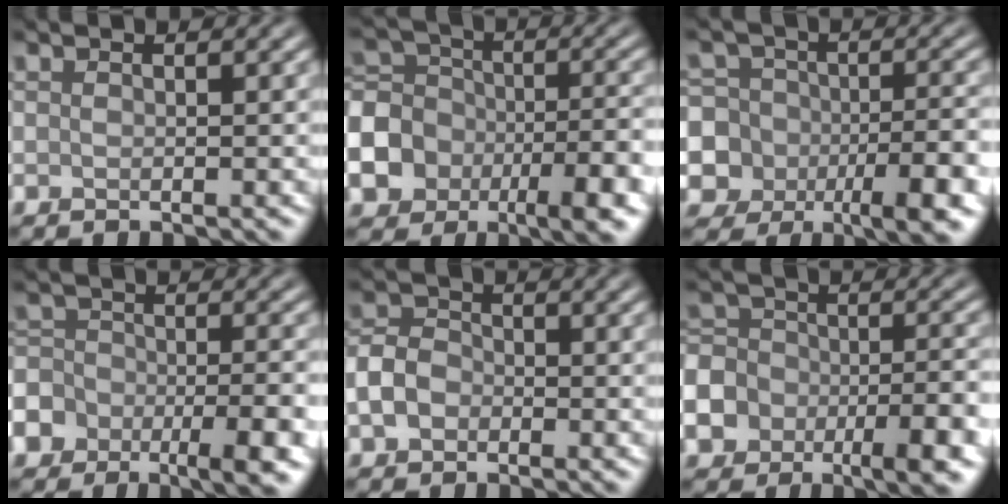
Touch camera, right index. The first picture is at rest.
{"total": 13.9, "force": [-6.7, 10.4, 6.3], "torque": [-0.117, -0.035, -0.128]}
{"total": 12.7, "force": [-5.7, 10.0, 5.3], "torque": [-0.076, -0.020, -0.114]}
{"total": 9.8, "force": [-5.9, 5.8, 5.3], "torque": [-0.068, -0.004, -0.094]}
{"total": 3.3, "force": [-1.2, 2.5, 1.8], "torque": [-0.034, 0.004, -0.033]}
{"total": 12.2, "force": [-6.7, 8.2, 6.0], "torque": [-0.095, -0.018, -0.125]}